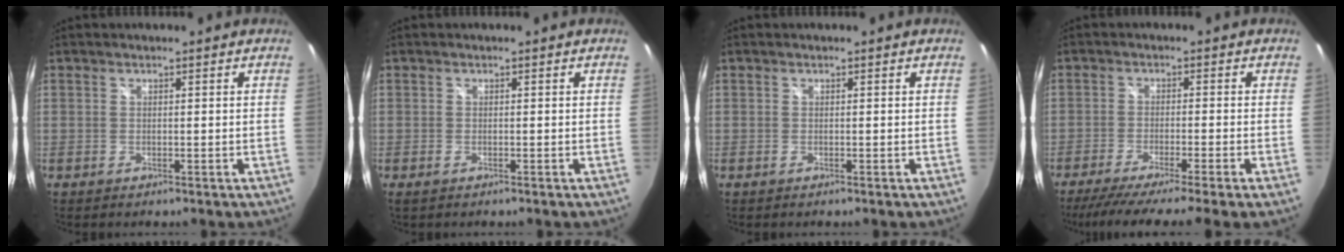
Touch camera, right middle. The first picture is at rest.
{"total": 0.8, "force": [-0.5, 0.2, 0.6], "torque": [-0.012, -0.003, -0.010]}
{"total": 0.0}
{"total": 9.1, "force": [-7.6, -2.0, 4.6], "torque": [-0.093, -0.038, -0.124]}